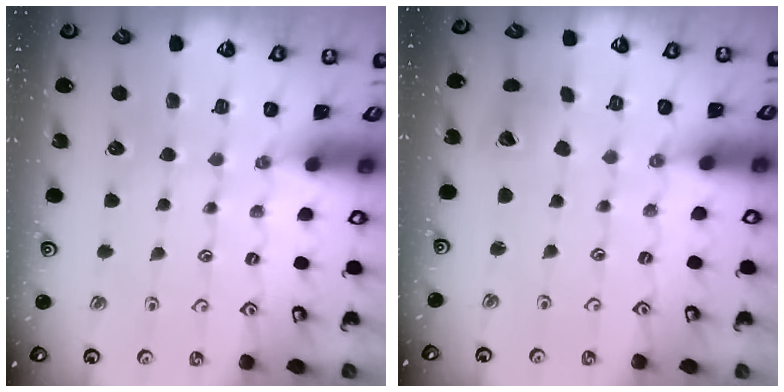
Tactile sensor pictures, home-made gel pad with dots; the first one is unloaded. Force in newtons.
{"total": 6.4, "press": 6.4, "slide": 0.9}